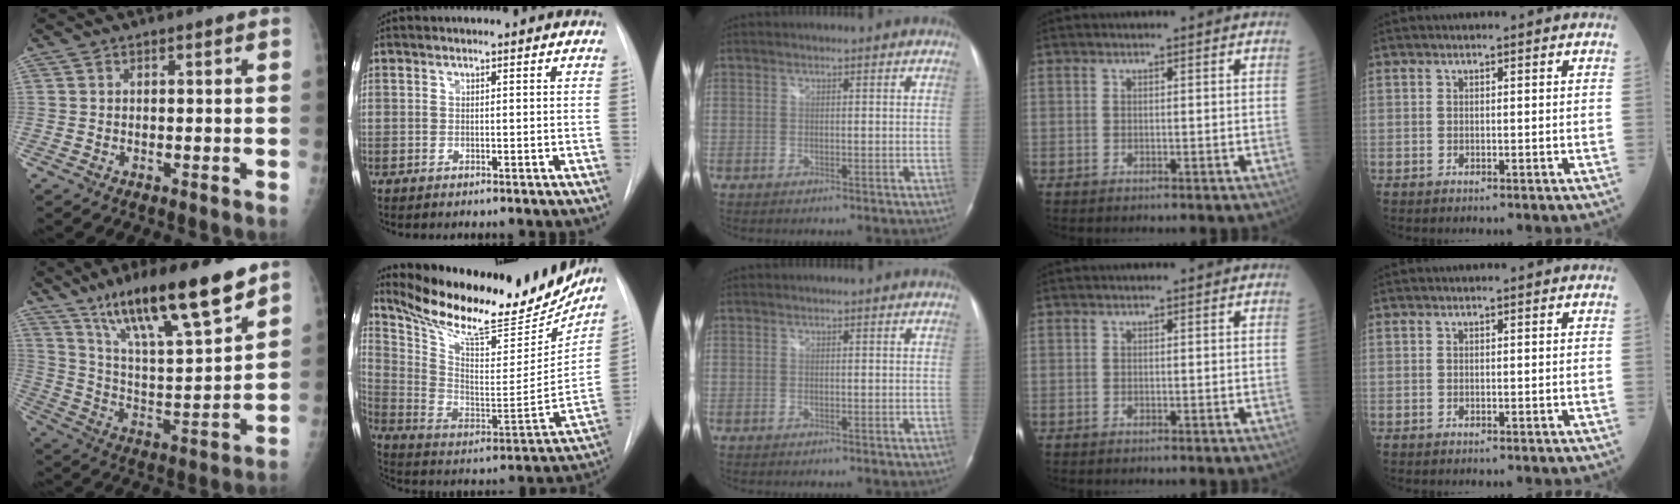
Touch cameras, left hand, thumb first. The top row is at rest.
{"thumb": {"total": 21.3, "force": [14.7, 4.1, 14.9], "torque": [-0.234, -0.063, 0.257]}, "index": {"total": 26.4, "force": [22.4, 7.1, 12.0], "torque": [-0.200, -0.039, 0.328]}}